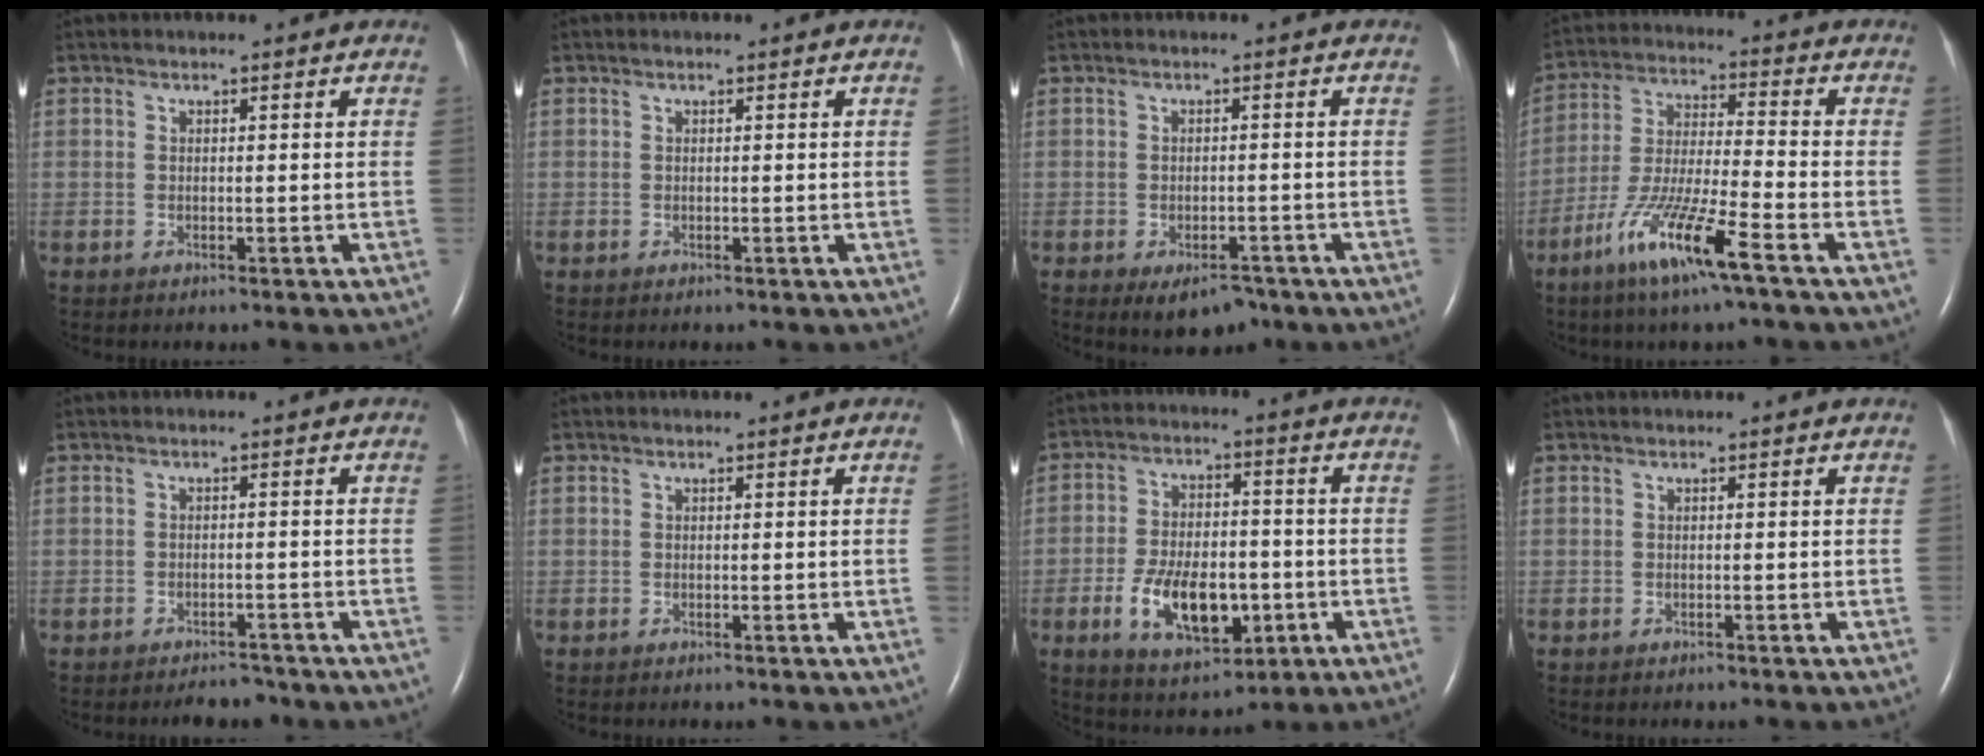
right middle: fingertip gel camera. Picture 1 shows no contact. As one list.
[{"total": 0.0}, {"total": 4.7, "force": [-3.1, 2.4, 2.6], "torque": [-0.036, -0.002, -0.037]}, {"total": 12.1, "force": [-7.1, 0.0, 9.8], "torque": [-0.204, -0.025, -0.140]}, {"total": 2.4, "force": [-2.1, 0.8, 0.6], "torque": [-0.013, -0.002, -0.027]}, {"total": 0.5, "force": [0.0, -0.2, 0.5], "torque": [-0.007, 0.000, -0.001]}, {"total": 8.4, "force": [-2.7, 5.0, 6.2], "torque": [-0.116, 0.004, -0.038]}, {"total": 0.0}]